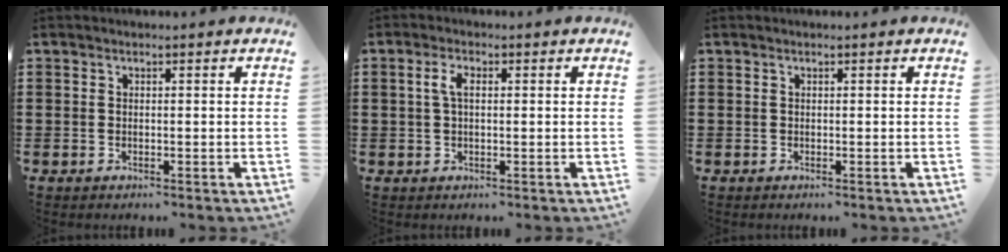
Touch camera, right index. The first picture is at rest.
{"total": 2.8, "force": [0.4, 1.2, 2.5], "torque": [-0.060, 0.005, 0.003]}
{"total": 0.0}